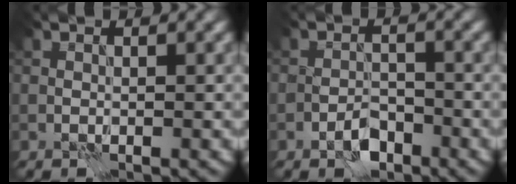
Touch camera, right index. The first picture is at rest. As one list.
[{"total": 2.8, "force": [-1.9, 1.3, 1.6], "torque": [-0.023, 0.006, -0.036]}]